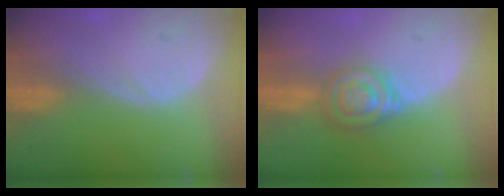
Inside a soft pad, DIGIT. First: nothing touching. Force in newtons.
{"total": 6.6, "press": 5.7, "slide": 3.3}